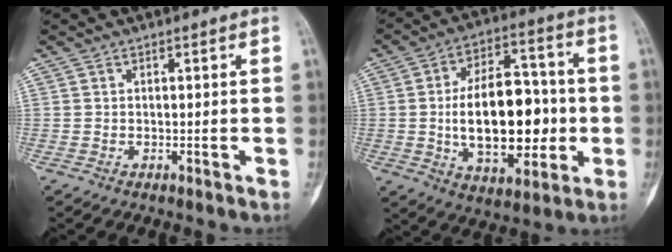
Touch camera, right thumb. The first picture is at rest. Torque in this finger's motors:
{"motor_torque": [3.12, 1.89, 1.09, -0.78, 0.58]}